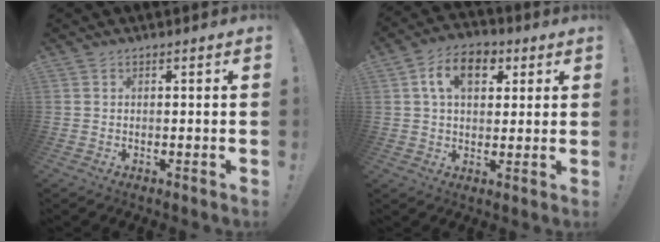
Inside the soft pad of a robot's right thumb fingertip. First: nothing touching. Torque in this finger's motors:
{"motor_torque": [1.09, 2.11, 0.69, -0.51, 0.32]}